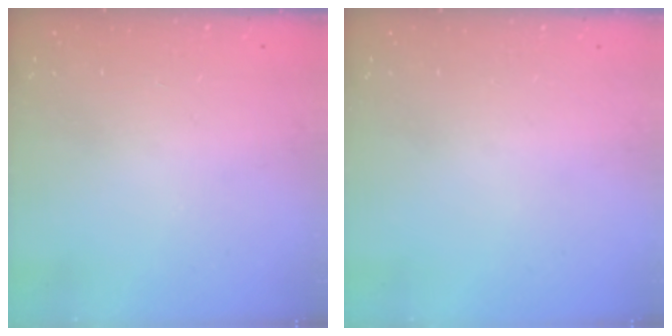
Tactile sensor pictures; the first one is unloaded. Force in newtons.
{"total": 0.0}